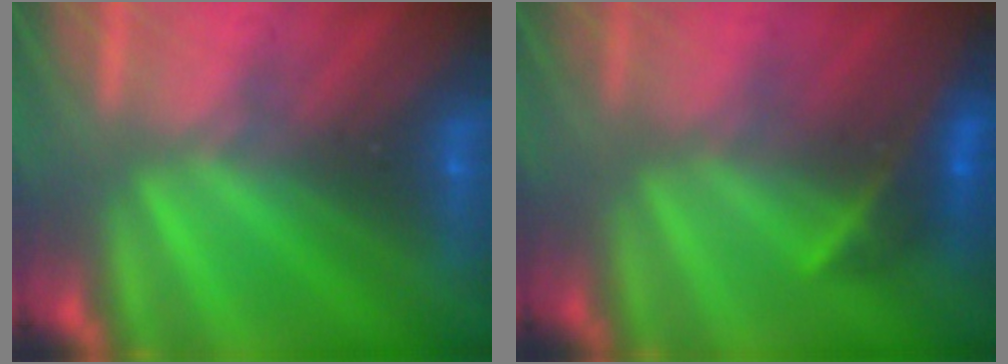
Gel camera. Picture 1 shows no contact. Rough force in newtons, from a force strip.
{"total": 2.4}